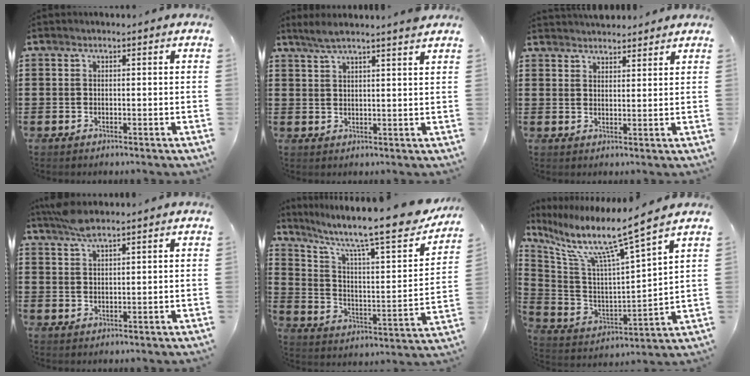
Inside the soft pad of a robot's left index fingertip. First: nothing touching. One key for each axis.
{"total": 3.9, "fx": 3.4, "fy": -0.2, "fz": 1.9, "tx": -0.048, "ty": -0.004, "tz": 0.062}
{"total": 2.9, "fx": 2.9, "fy": 0.2, "fz": -0.1, "tx": -0.005, "ty": -0.006, "tz": 0.055}
{"total": 3.5, "fx": 2.9, "fy": 0.6, "fz": 1.9, "tx": -0.044, "ty": -0.001, "tz": 0.053}
{"total": 11.3, "fx": 8.7, "fy": 1.6, "fz": 7.1, "tx": -0.140, "ty": -0.063, "tz": 0.134}
{"total": 10.1, "fx": 7.5, "fy": -0.2, "fz": 6.7, "tx": -0.150, "ty": -0.065, "tz": 0.113}